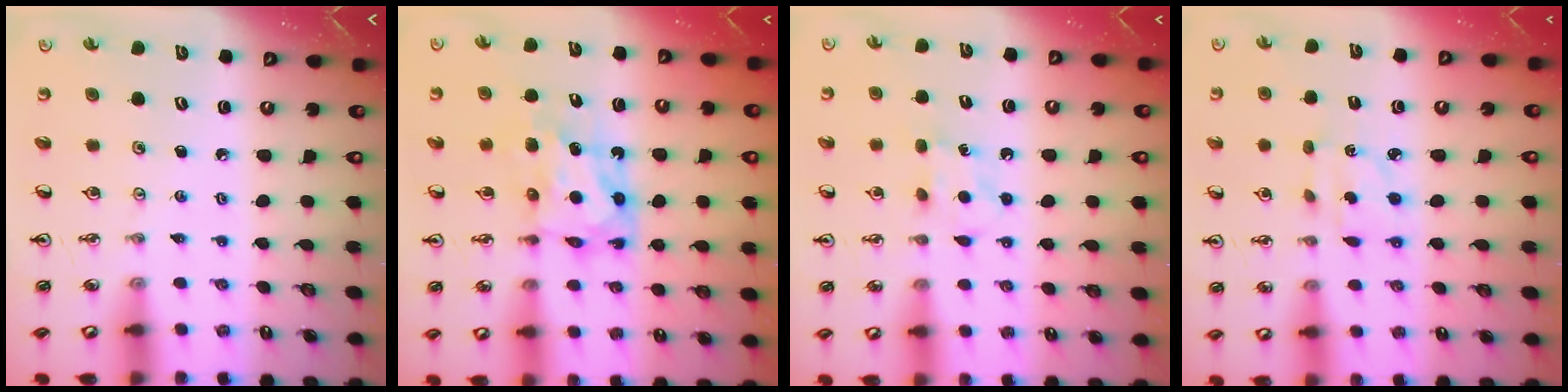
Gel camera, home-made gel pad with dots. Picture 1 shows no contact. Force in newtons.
{"total": 6.9, "press": 6.9, "slide": 0.4}
{"total": 6.1, "press": 6.1, "slide": 0.9}
{"total": 2.6, "press": 2.5, "slide": 0.3}